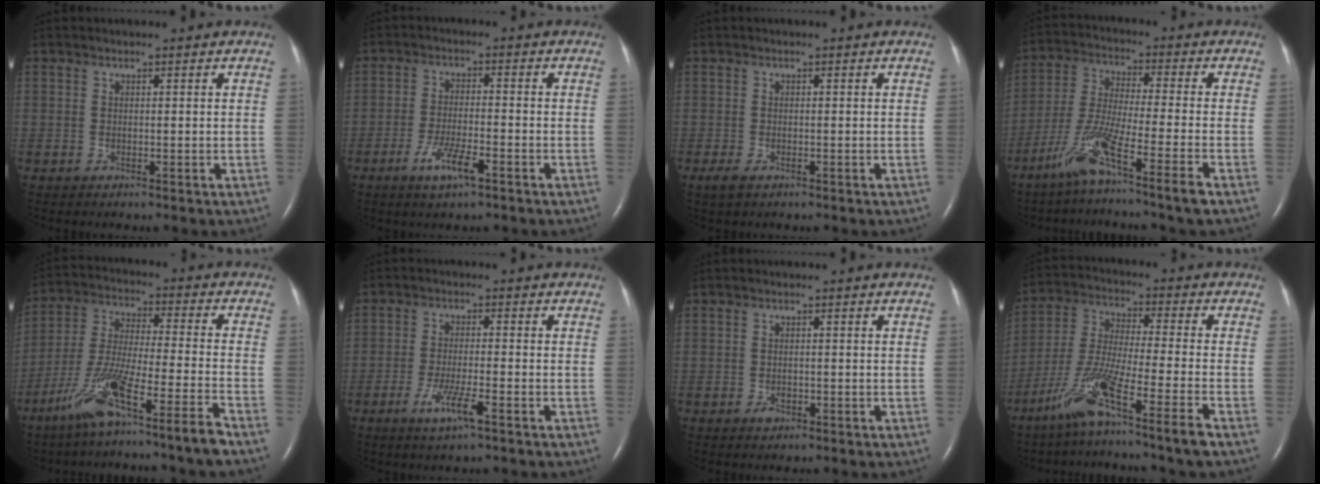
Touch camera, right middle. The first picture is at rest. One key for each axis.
{"total": 5.5, "fx": -3.1, "fy": 0.9, "fz": 4.5, "tx": -0.093, "ty": -0.006, "tz": -0.056}
{"total": 1.9, "fx": -1.0, "fy": 0.8, "fz": 1.3, "tx": -0.034, "ty": -0.005, "tz": -0.017}
{"total": 11.1, "fx": -6.9, "fy": -1.4, "fz": 8.6, "tx": -0.174, "ty": -0.027, "tz": -0.135}
{"total": 13.6, "fx": -9.4, "fy": -1.2, "fz": 9.7, "tx": -0.192, "ty": -0.025, "tz": -0.173}
{"total": 5.1, "fx": -2.7, "fy": 0.2, "fz": 4.3, "tx": -0.088, "ty": -0.010, "tz": -0.051}
{"total": 1.1, "fx": -0.6, "fy": 0.6, "fz": 0.7, "tx": -0.013, "ty": 0.001, "tz": -0.007}
{"total": 12.2, "fx": -7.8, "fy": -1.5, "fz": 9.2, "tx": -0.190, "ty": -0.031, "tz": -0.149}